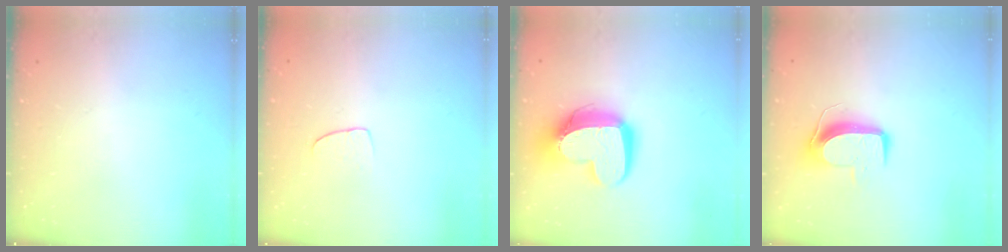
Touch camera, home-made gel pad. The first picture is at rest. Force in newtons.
{"total": 5.9, "press": 5.9, "slide": 0.4}
{"total": 14.9, "press": 14.8, "slide": 1.4}
{"total": 9.2, "press": 9.2, "slide": 0.3}